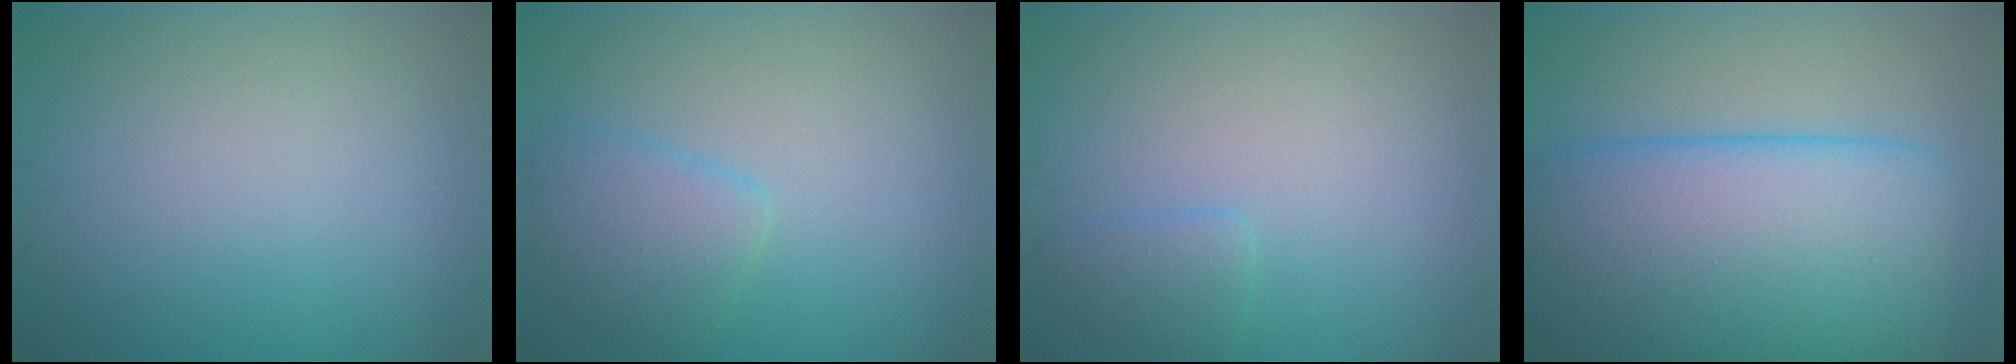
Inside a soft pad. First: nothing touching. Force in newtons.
{"total": 2.6, "press": 2.6, "slide": 0.2}
{"total": 1.4, "press": 1.4, "slide": 0.1}
{"total": 11.9, "press": 11.9, "slide": 0.4}